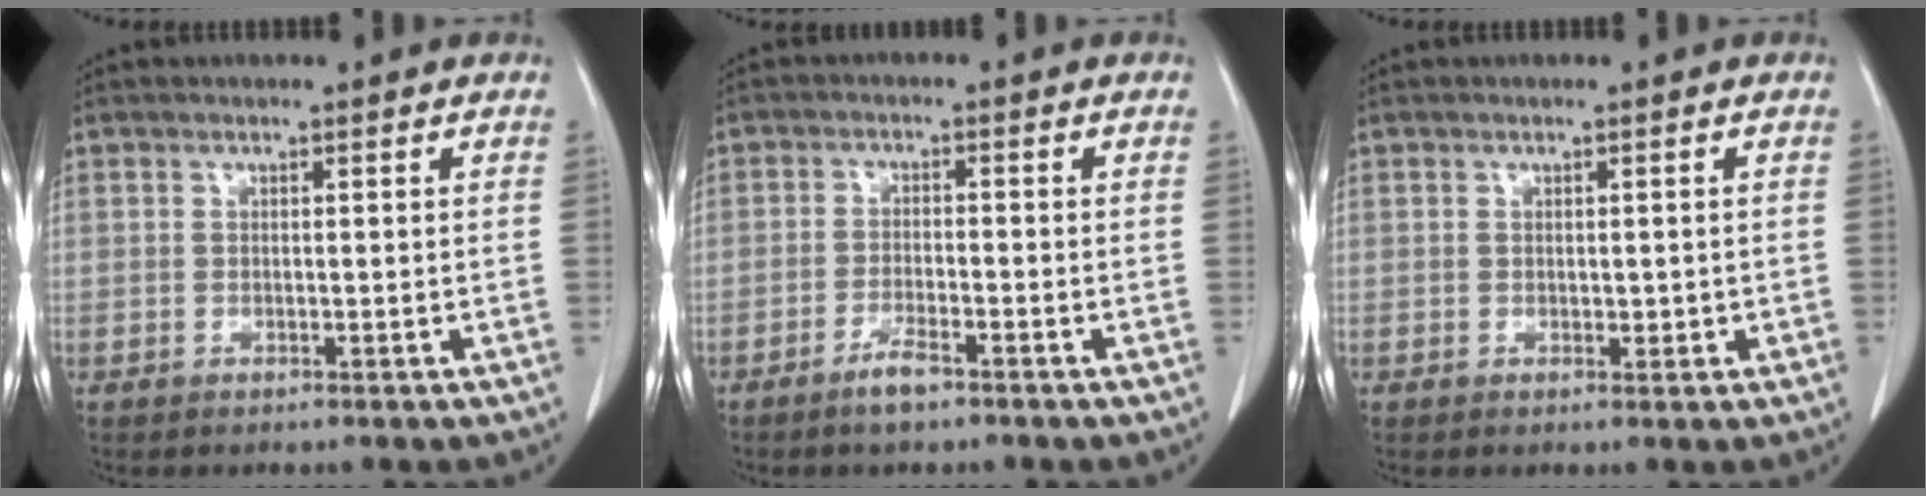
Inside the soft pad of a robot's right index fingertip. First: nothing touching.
{"total": 3.3, "force": [-2.4, 0.5, 2.2], "torque": [-0.042, -0.001, -0.043]}
{"total": 1.3, "force": [-0.1, 0.8, 1.0], "torque": [-0.010, -0.001, 0.002]}